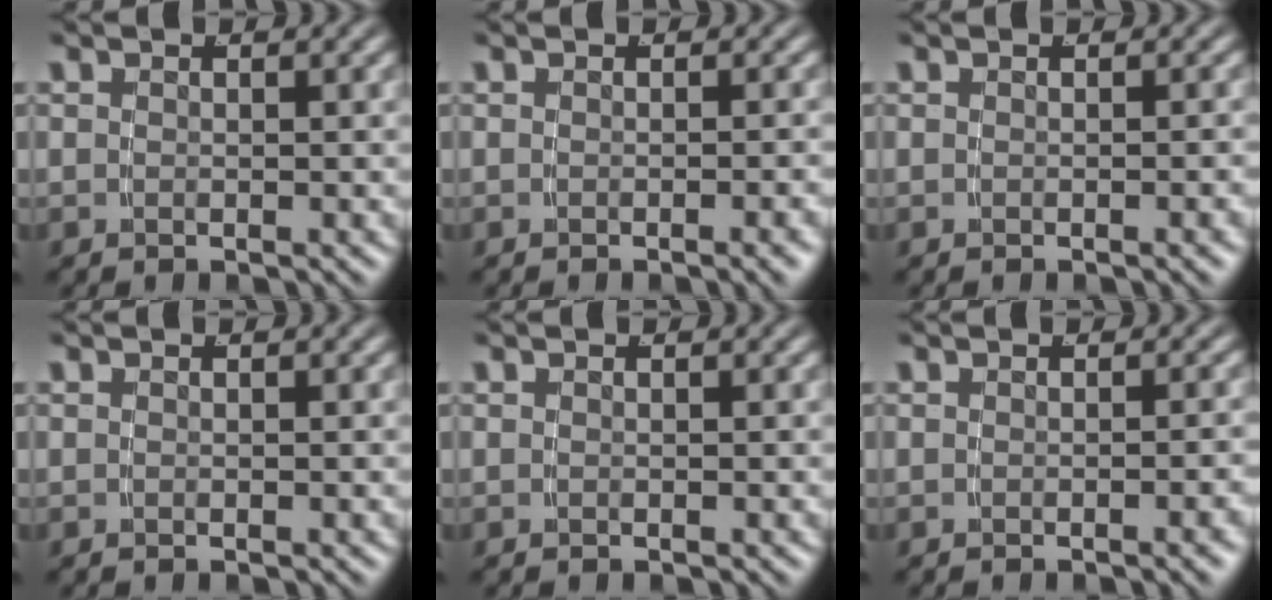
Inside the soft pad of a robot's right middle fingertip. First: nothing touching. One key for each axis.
{"total": 0.9, "fx": -0.6, "fy": -0.3, "fz": 0.6, "tx": -0.008, "ty": 0.007, "tz": -0.012}
{"total": 0.5, "fx": -0.3, "fy": -0.3, "fz": 0.3, "tx": -0.003, "ty": 0.007, "tz": -0.008}
{"total": 0.0}
{"total": 0.0}
{"total": 0.9, "fx": -0.6, "fy": -0.3, "fz": 0.6, "tx": -0.007, "ty": 0.009, "tz": -0.012}